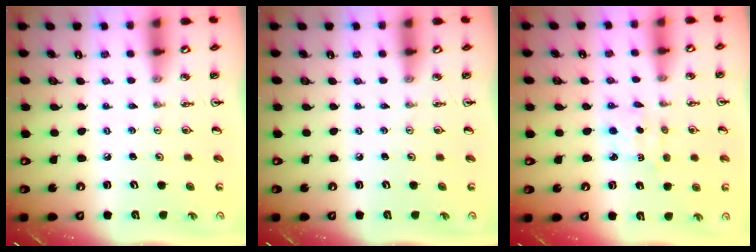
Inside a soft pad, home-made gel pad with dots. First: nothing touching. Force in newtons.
{"total": 0.0}
{"total": 2.4, "press": 2.4, "slide": 0.3}